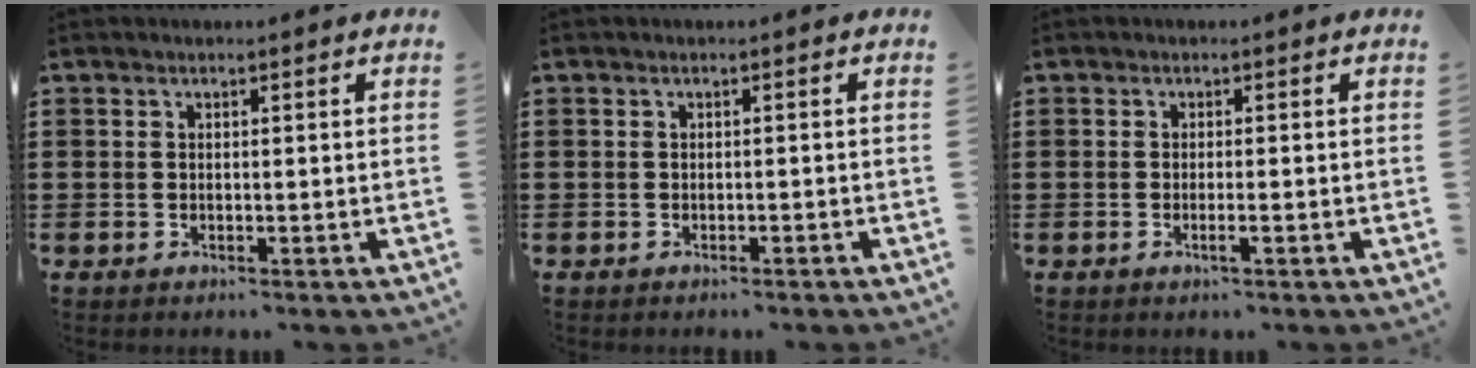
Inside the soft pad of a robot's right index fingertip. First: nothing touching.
{"total": 0.6, "force": [-0.6, 0.0, 0.2], "torque": [-0.006, -0.003, -0.011]}
{"total": 1.4, "force": [-0.7, 0.0, 1.2], "torque": [-0.020, -0.003, -0.013]}